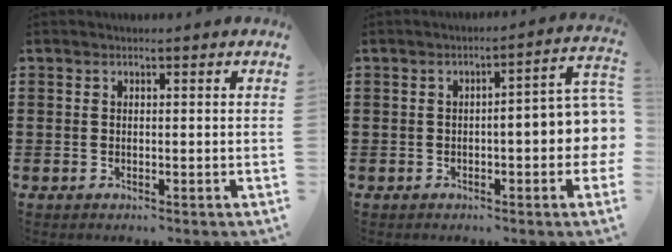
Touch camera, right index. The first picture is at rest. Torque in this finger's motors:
{"motor_torque": [1.29, -0.85, 0.45, 0.06]}